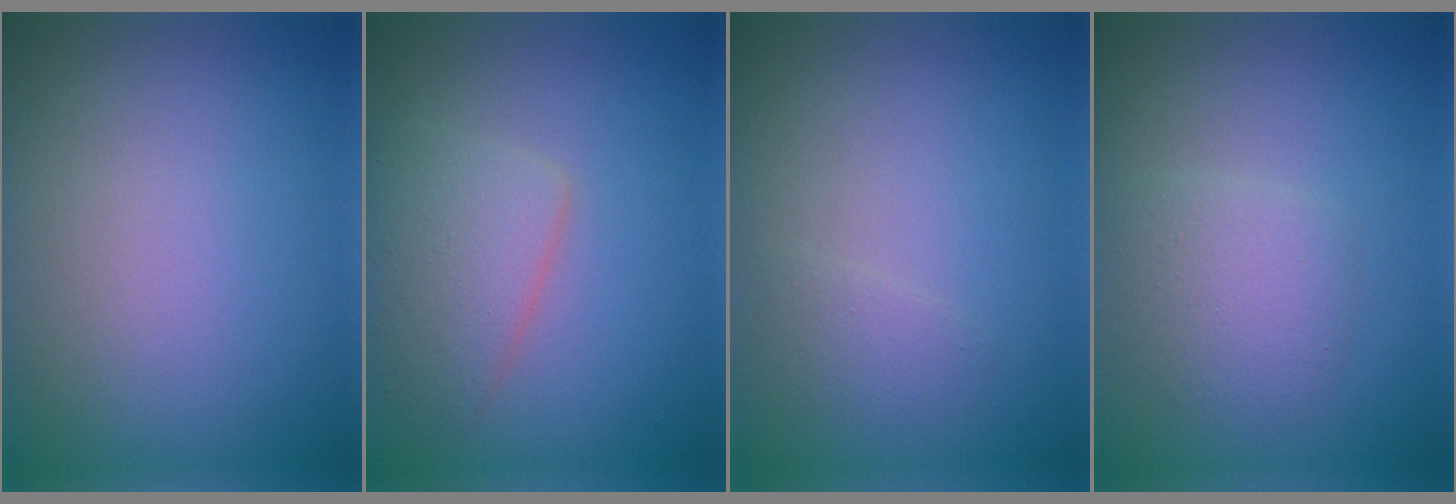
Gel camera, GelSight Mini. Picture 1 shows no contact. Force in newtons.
{"total": 3.6, "press": 3.6, "slide": 0.1}
{"total": 1.2, "press": 1.2, "slide": 0.0}
{"total": 2.6, "press": 2.6, "slide": 0.1}